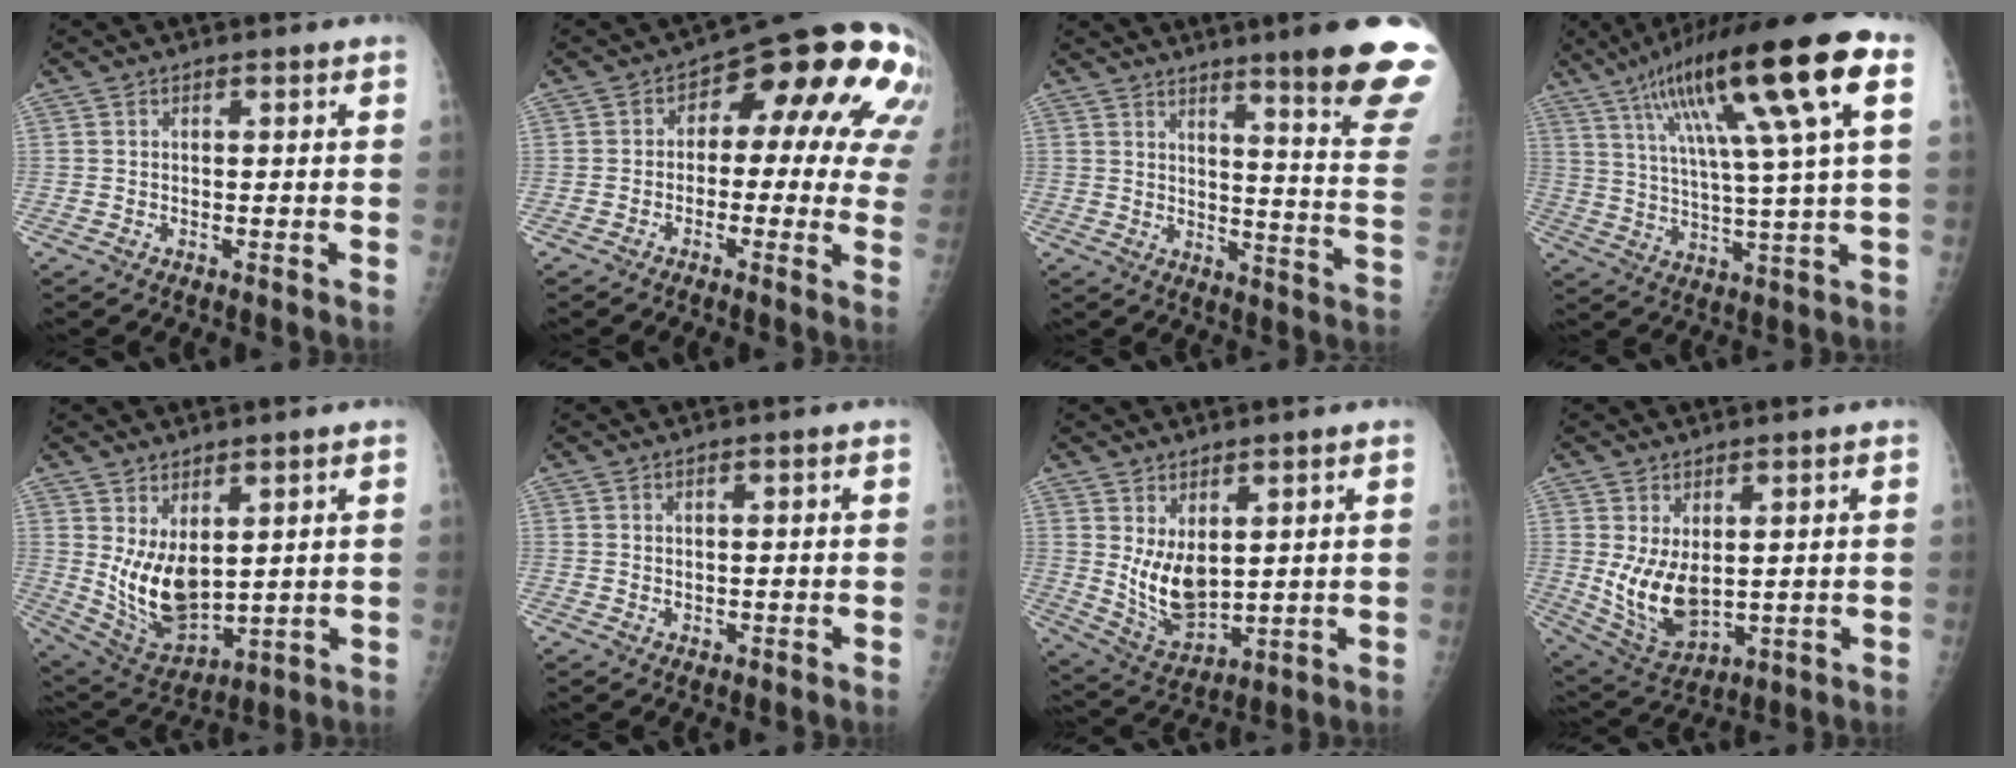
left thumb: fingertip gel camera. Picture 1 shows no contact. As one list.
[{"total": 18.6, "force": [4.4, 9.4, 15.5], "torque": [-0.138, 0.023, 0.038]}, {"total": 19.2, "force": [13.4, 0.7, 13.7], "torque": [-0.151, -0.090, 0.171]}, {"total": 22.3, "force": [9.2, 2.7, 20.1], "torque": [-0.339, 0.006, 0.146]}, {"total": 11.1, "force": [2.5, 5.8, 9.2], "torque": [-0.146, -0.032, 0.072]}, {"total": 1.0, "force": [0.2, 0.7, 0.8], "torque": [-0.010, -0.001, 0.006]}, {"total": 9.3, "force": [2.3, 4.9, 7.5], "torque": [-0.119, -0.030, 0.064]}, {"total": 9.9, "force": [0.9, 5.5, 8.2], "torque": [-0.141, -0.020, 0.040]}]